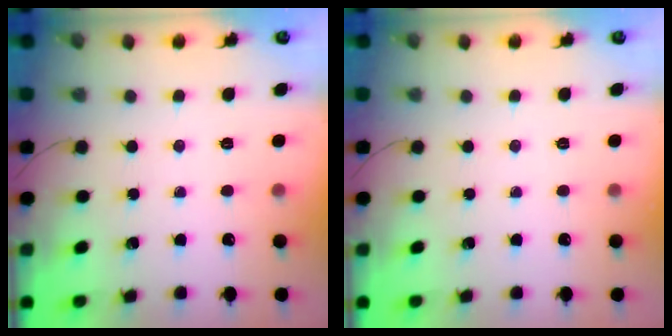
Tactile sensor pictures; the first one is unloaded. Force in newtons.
{"total": 0.0}